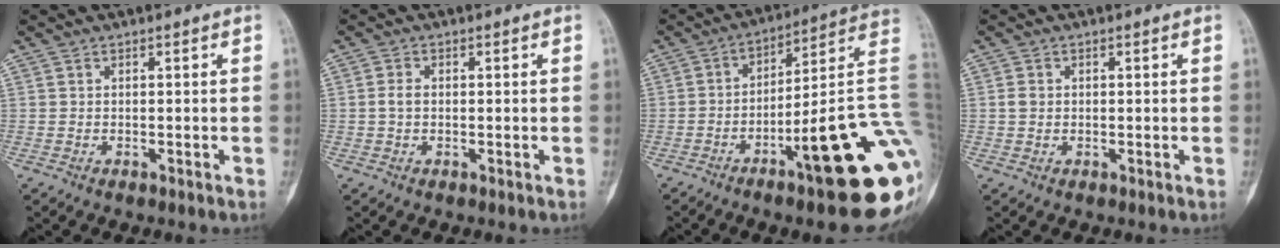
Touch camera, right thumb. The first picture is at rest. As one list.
[{"total": 2.1, "force": [-0.2, 1.5, 1.4], "torque": [-0.025, 0.005, -0.010]}, {"total": 25.3, "force": [-8.1, 4.4, 23.6], "torque": [-0.246, 0.046, -0.113]}, {"total": 1.7, "force": [0.0, 1.5, 0.8], "torque": [-0.006, 0.004, -0.002]}]